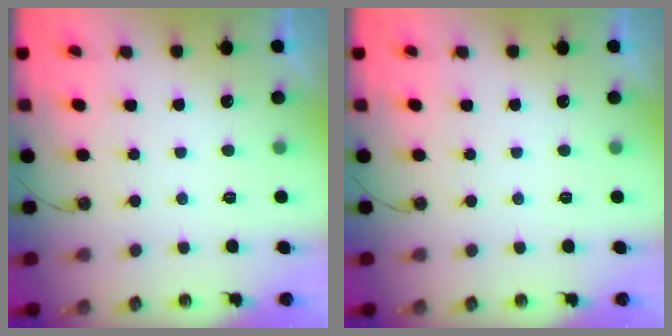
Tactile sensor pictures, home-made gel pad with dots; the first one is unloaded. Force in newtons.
{"total": 0.0}